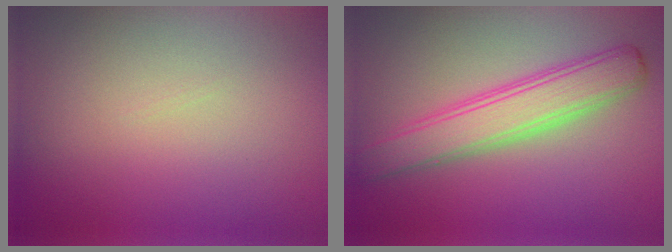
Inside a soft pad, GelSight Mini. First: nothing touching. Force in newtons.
{"total": 4.7, "press": 4.7, "slide": 0.1}